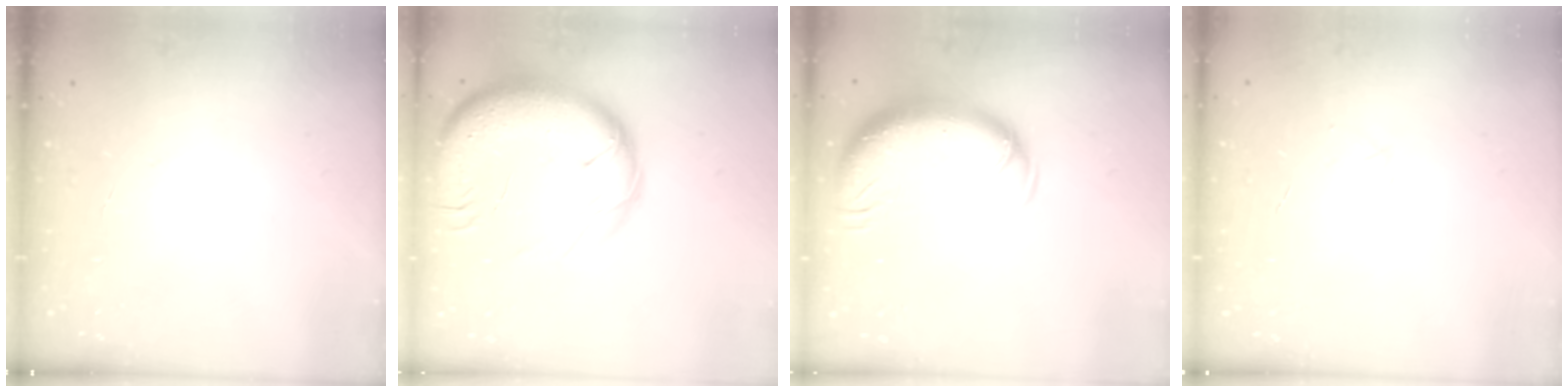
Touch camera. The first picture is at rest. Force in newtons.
{"total": 22.3, "press": 21.7, "slide": 5.0}
{"total": 13.1, "press": 12.8, "slide": 3.1}
{"total": 2.9, "press": 2.8, "slide": 0.8}